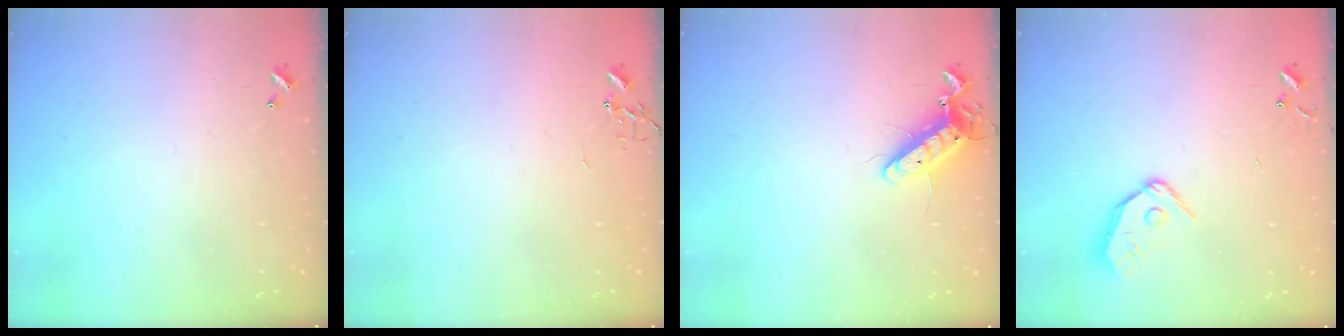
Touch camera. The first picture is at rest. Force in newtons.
{"total": 0.0}
{"total": 11.6, "press": 11.5, "slide": 1.5}
{"total": 9.8, "press": 9.7, "slide": 1.3}